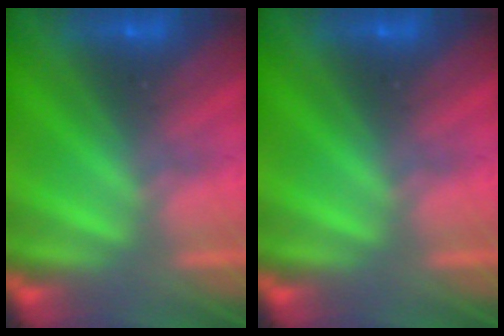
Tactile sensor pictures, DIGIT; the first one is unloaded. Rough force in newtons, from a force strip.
{"total": 0.0}